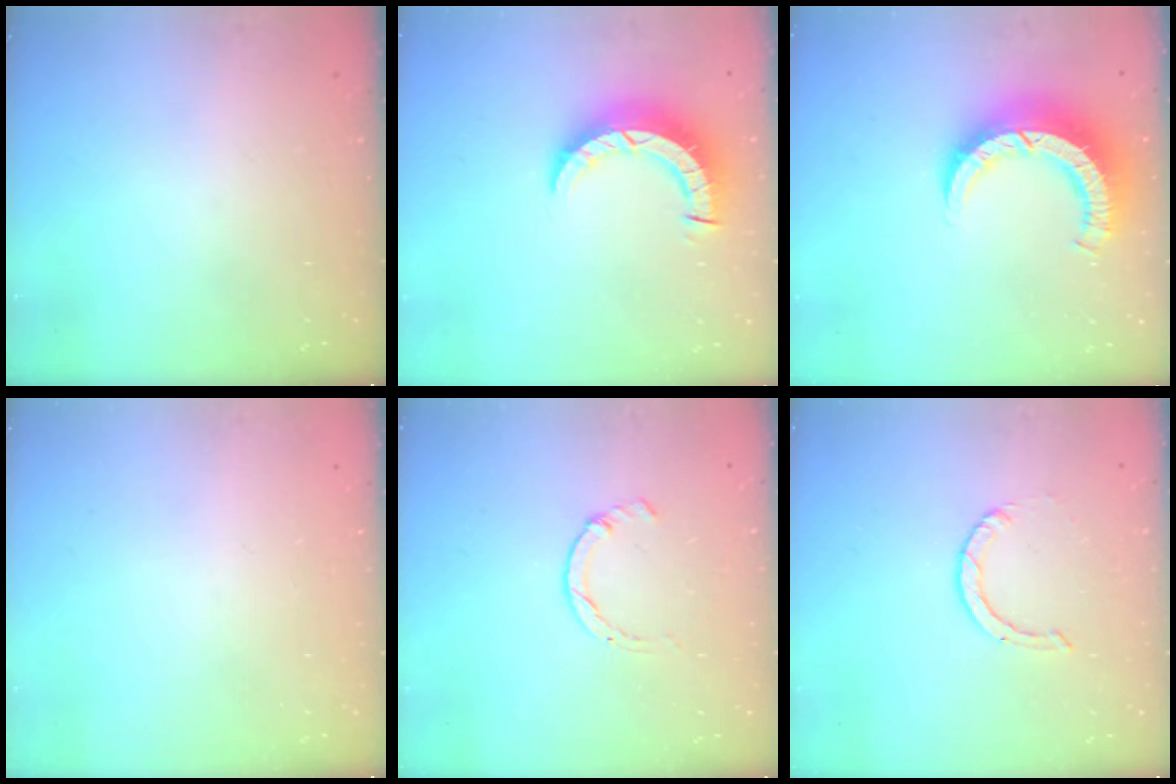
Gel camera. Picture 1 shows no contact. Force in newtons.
{"total": 8.2, "press": 8.1, "slide": 0.8}
{"total": 10.9, "press": 10.8, "slide": 1.2}
{"total": 0.0}
{"total": 1.7, "press": 1.7, "slide": 0.3}
{"total": 0.9, "press": 0.9, "slide": 0.1}